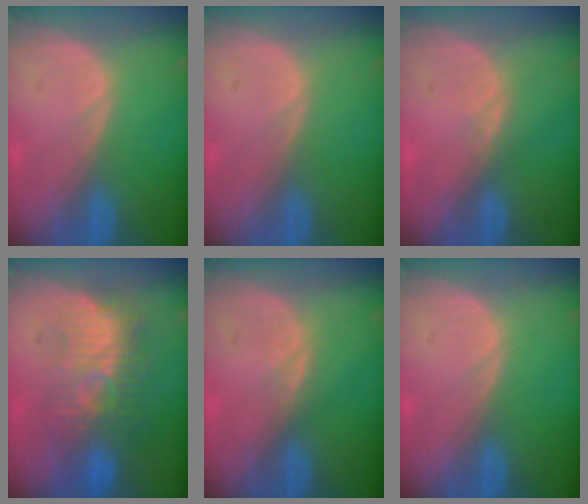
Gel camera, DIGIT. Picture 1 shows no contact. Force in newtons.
{"total": 0.0}
{"total": 1.1, "press": 1.0, "slide": 0.5}
{"total": 9.3, "press": 8.9, "slide": 2.6}
{"total": 0.9, "press": 0.9, "slide": 0.4}
{"total": 0.0}